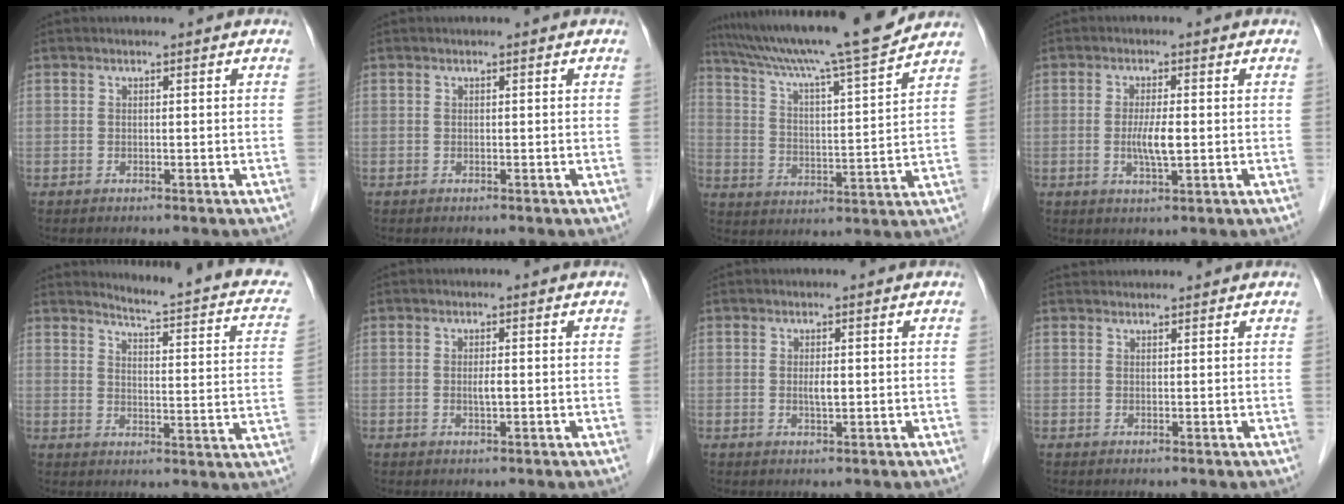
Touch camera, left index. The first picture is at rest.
{"total": 0.0}
{"total": 18.8, "force": [16.4, -0.3, 9.1], "torque": [-0.154, -0.001, 0.255]}
{"total": 3.9, "force": [-0.3, 0.5, 3.8], "torque": [-0.078, -0.007, -0.004]}
{"total": 14.7, "force": [13.0, 2.1, 6.6], "torque": [-0.080, -0.042, 0.135]}
{"total": 1.3, "force": [-0.1, 0.2, 1.3], "torque": [-0.027, -0.002, 0.000]}
{"total": 1.5, "force": [0.2, 0.3, 1.5], "torque": [-0.028, -0.001, 0.004]}
{"total": 3.2, "force": [3.2, 0.5, 0.3], "torque": [-0.007, 0.033, 0.051]}